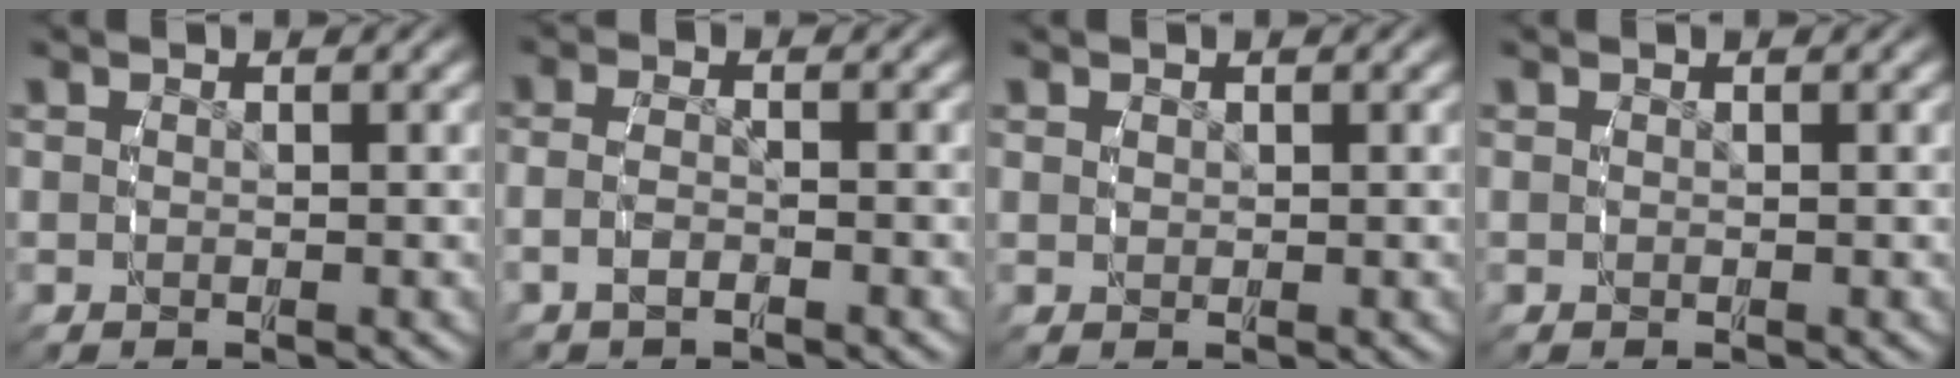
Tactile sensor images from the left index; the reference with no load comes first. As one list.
[{"total": 1.8, "force": [-1.0, 0.6, 1.4], "torque": [-0.037, -0.007, -0.015]}, {"total": 0.0}, {"total": 0.0}]